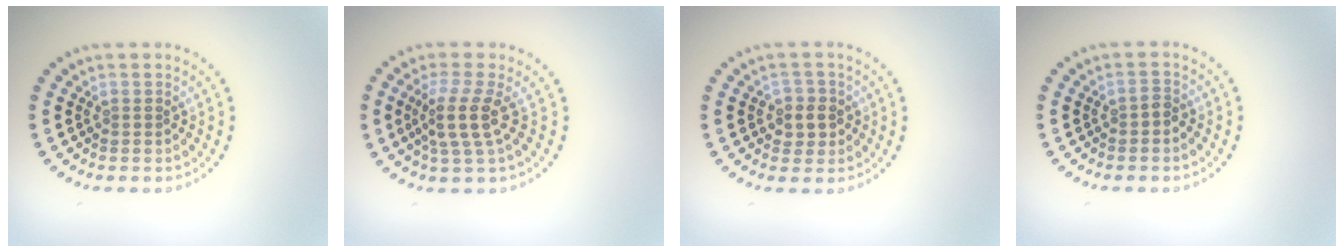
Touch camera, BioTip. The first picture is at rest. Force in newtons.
{"total": 3.3, "press": 2.4, "slide": 2.2}
{"total": 2.1, "press": 2.0, "slide": 0.8}
{"total": 0.9, "press": 0.8, "slide": 0.4}